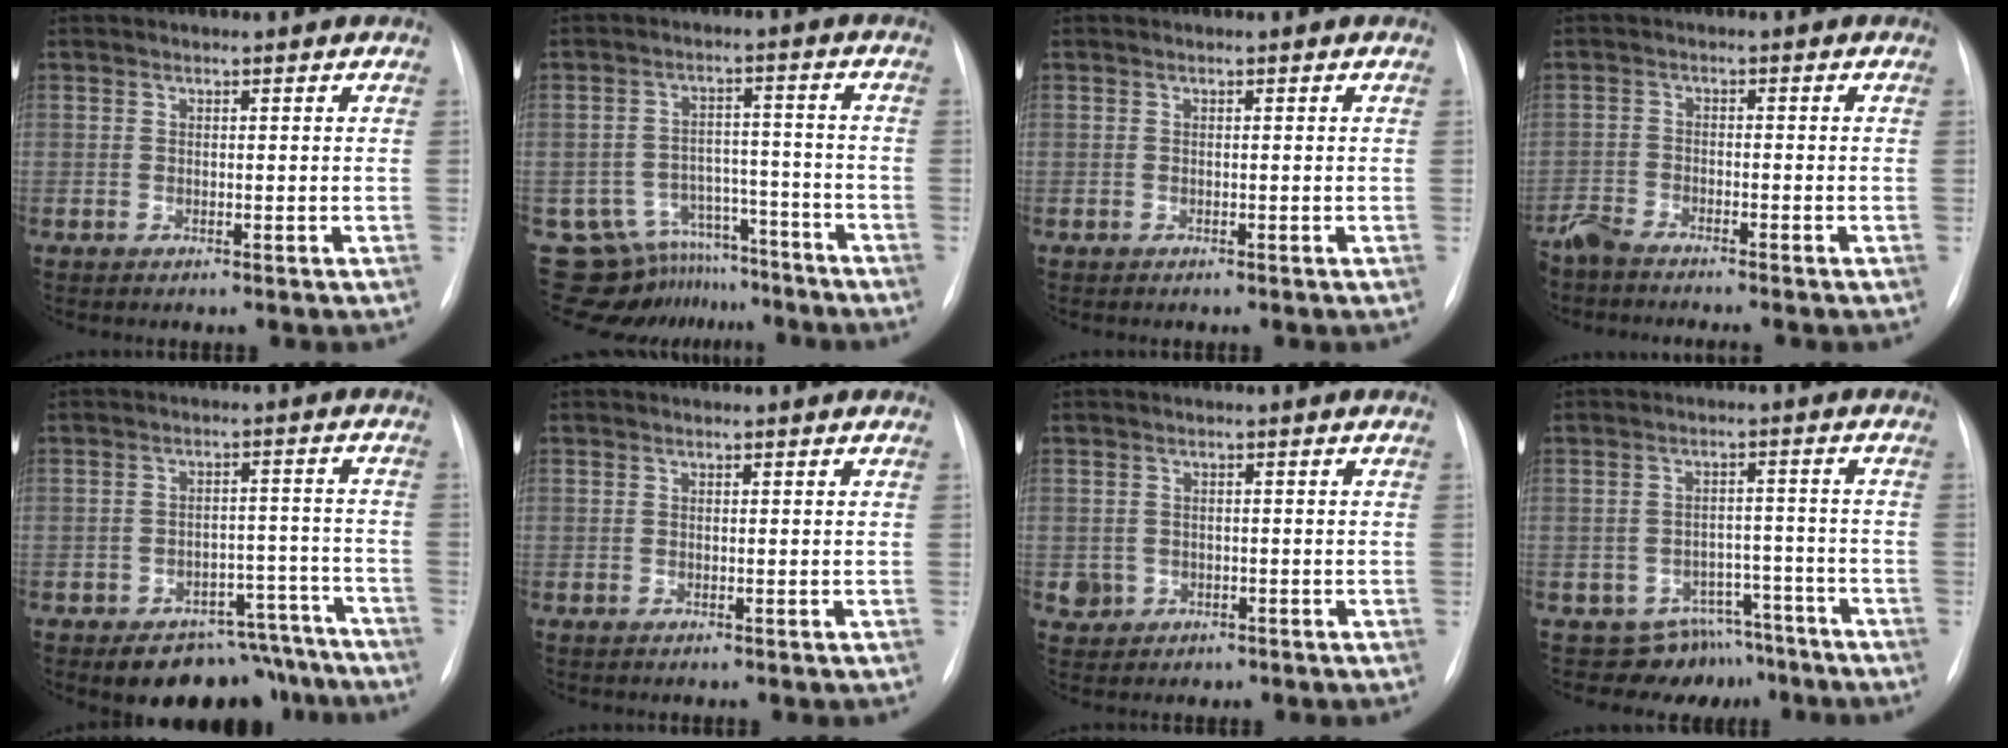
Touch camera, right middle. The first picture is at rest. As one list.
[{"total": 12.1, "force": [-10.6, 5.7, 0.1], "torque": [-0.003, 0.047, -0.147]}, {"total": 0.0}, {"total": 5.1, "force": [-4.8, 0.2, 1.6], "torque": [-0.019, -0.015, -0.084]}, {"total": 11.4, "force": [-9.9, 5.1, 2.0], "torque": [0.016, 0.041, -0.124]}, {"total": 0.0}, {"total": 2.9, "force": [-0.9, 2.8, 0.4], "torque": [-0.005, 0.008, -0.005]}, {"total": 7.6, "force": [-6.3, 4.1, -0.9], "torque": [0.036, 0.043, -0.087]}]